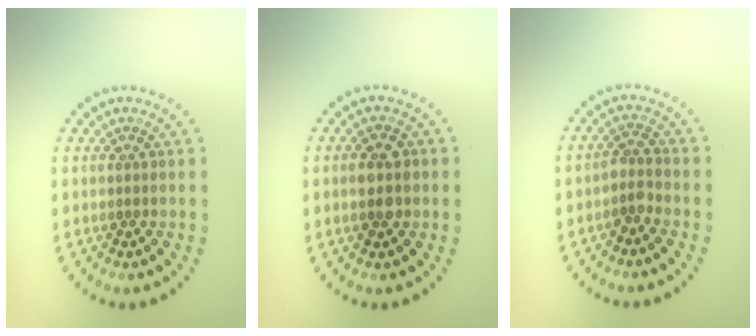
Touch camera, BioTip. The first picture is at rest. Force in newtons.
{"total": 2.6, "press": 2.5, "slide": 0.2}
{"total": 1.8, "press": 1.3, "slide": 1.2}